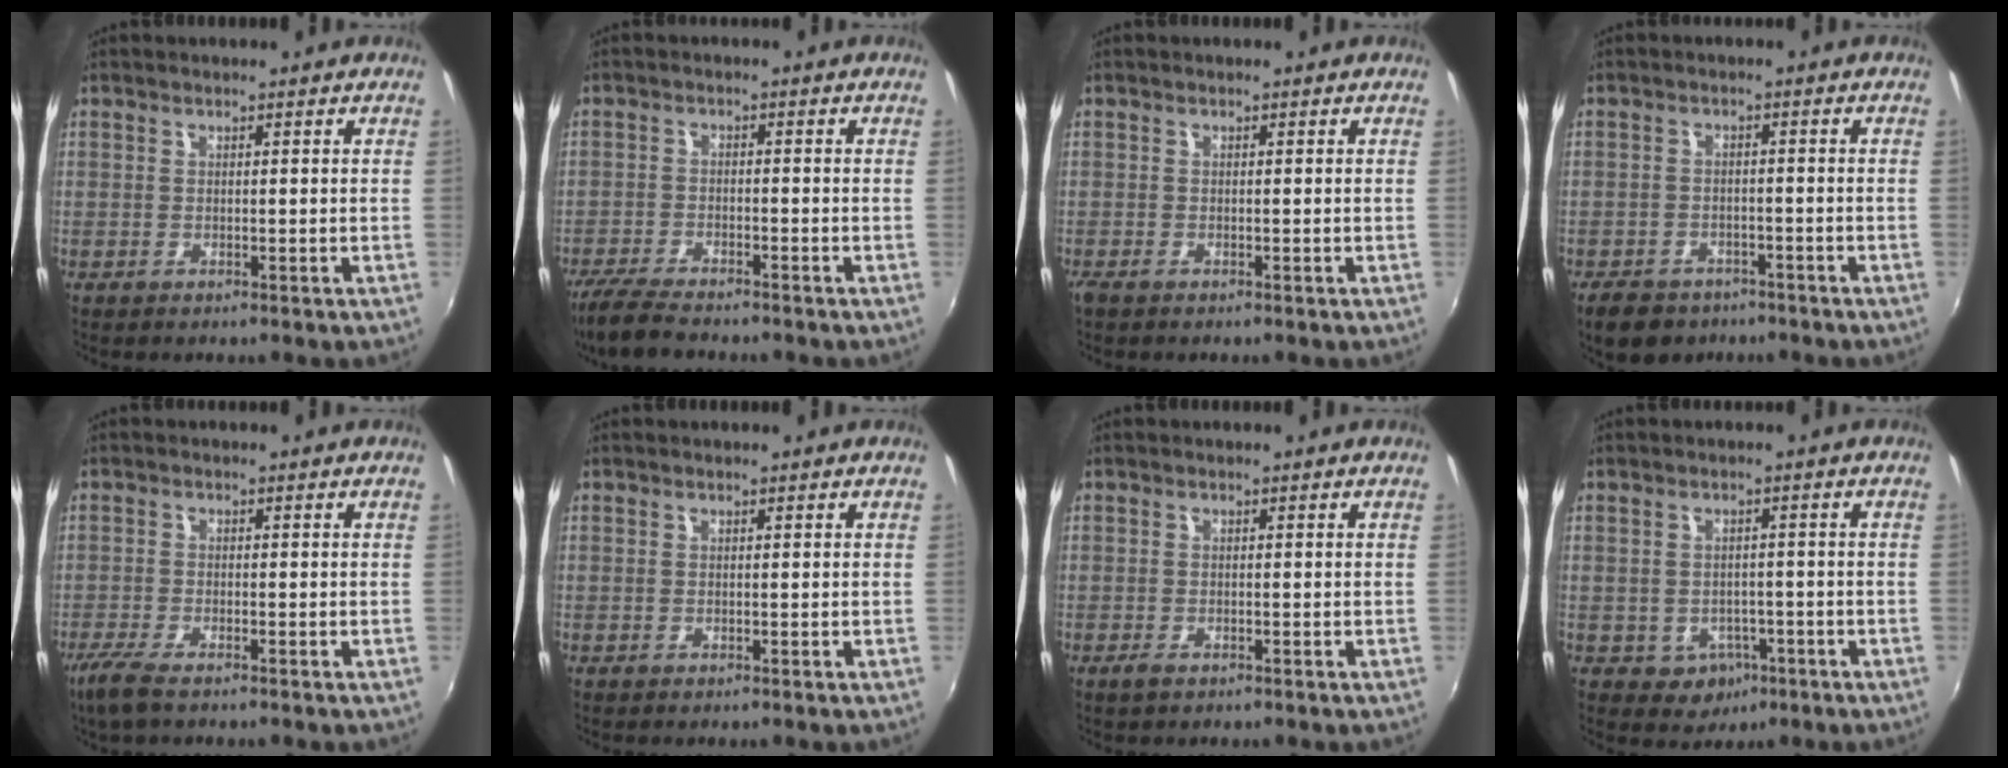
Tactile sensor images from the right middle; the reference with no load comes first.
{"total": 7.4, "force": [-6.5, 1.2, 3.4], "torque": [-0.096, -0.025, -0.118]}
{"total": 1.0, "force": [-0.8, 0.3, 0.5], "torque": [-0.010, -0.005, -0.017]}
{"total": 8.0, "force": [-5.8, 4.6, 2.9], "torque": [-0.076, -0.004, -0.088]}
{"total": 4.8, "force": [-3.6, 1.0, 3.1], "torque": [-0.084, -0.015, -0.072]}
{"total": 0.0}
{"total": 1.5, "force": [-1.0, 0.6, 0.8], "torque": [-0.018, -0.004, -0.020]}
{"total": 4.7, "force": [-1.9, 4.1, 1.3], "torque": [-0.037, 0.005, -0.015]}